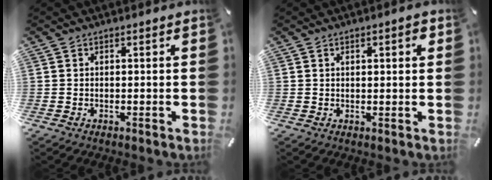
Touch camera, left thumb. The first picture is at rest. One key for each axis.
{"total": 2.2, "fx": 0.9, "fy": 0.7, "fz": 1.8, "tx": -0.029, "ty": 0.001, "tz": 0.012}